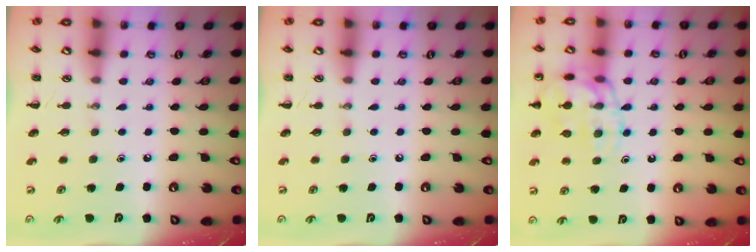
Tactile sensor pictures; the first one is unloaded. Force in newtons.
{"total": 0.0}
{"total": 14.7, "press": 14.7, "slide": 1.5}